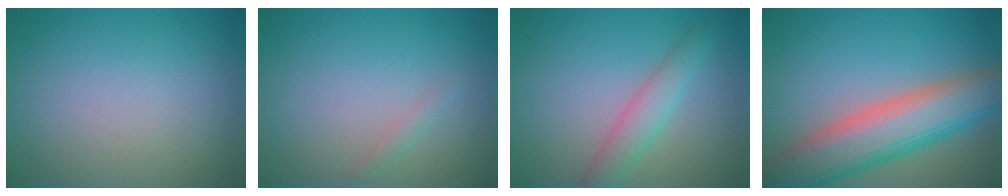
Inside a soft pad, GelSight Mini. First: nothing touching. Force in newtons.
{"total": 0.8, "press": 0.8, "slide": 0.0}
{"total": 2.9, "press": 2.9, "slide": 0.1}
{"total": 9.2, "press": 9.2, "slide": 0.8}